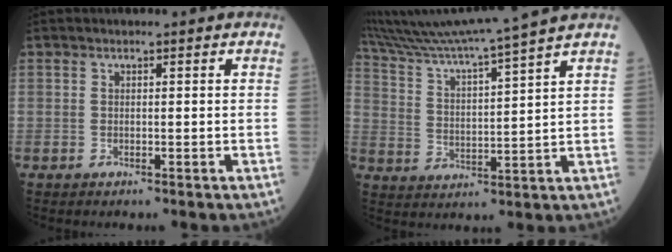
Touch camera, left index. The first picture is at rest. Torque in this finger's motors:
{"motor_torque": [0.00, -2.14, 0.27, 0.13]}